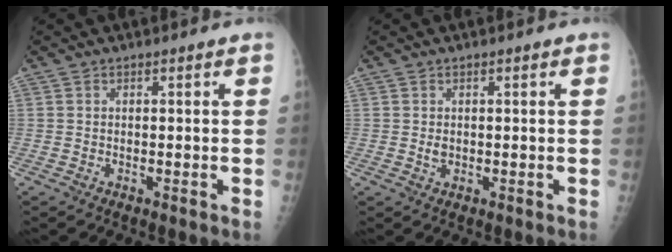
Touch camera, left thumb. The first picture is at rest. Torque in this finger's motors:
{"motor_torque": [0.44, 0.27, 0.12, 0.11, 0.00]}